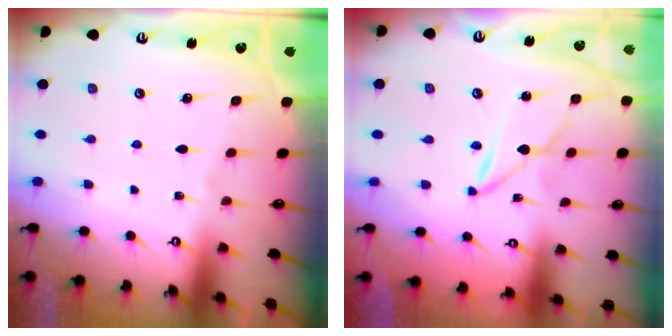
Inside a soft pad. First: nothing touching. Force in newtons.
{"total": 1.9, "press": 1.9, "slide": 0.2}